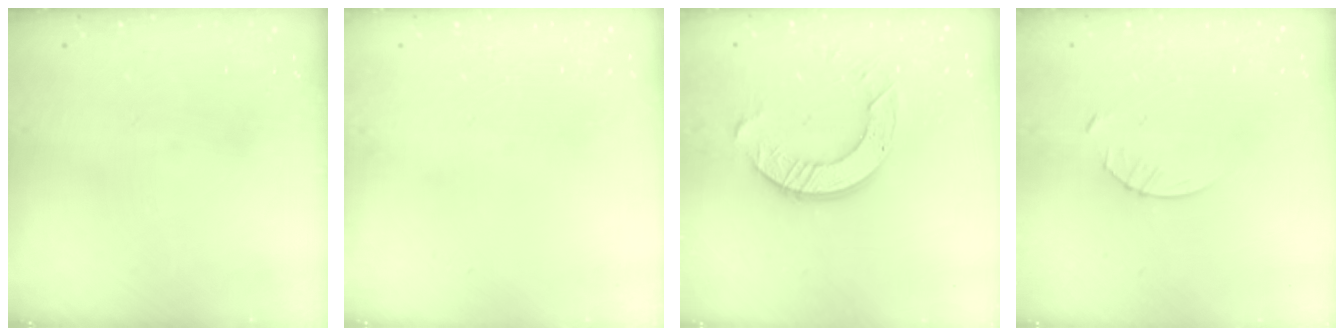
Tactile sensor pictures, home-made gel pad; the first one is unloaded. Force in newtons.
{"total": 0.0}
{"total": 9.1, "press": 9.0, "slide": 0.7}
{"total": 3.4, "press": 3.4, "slide": 0.4}